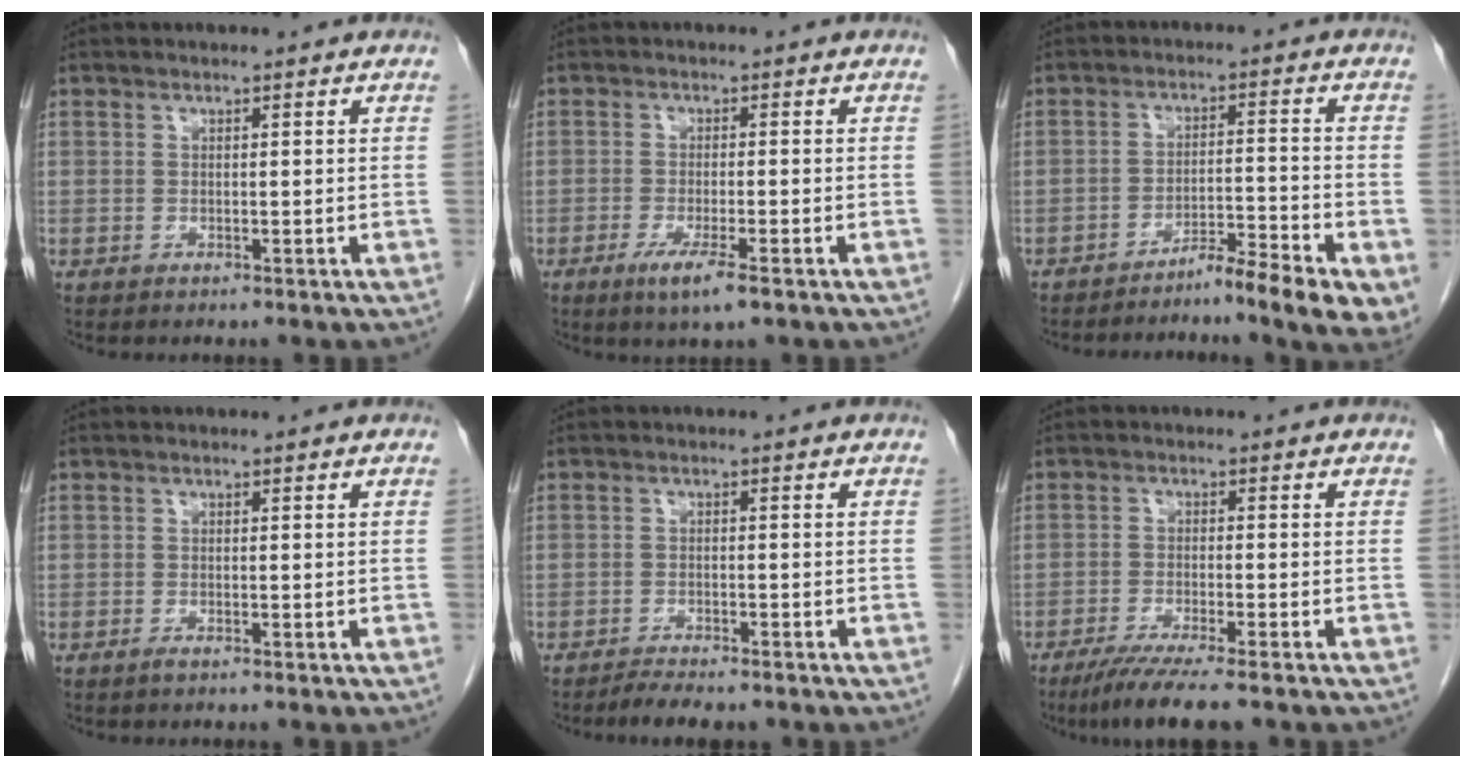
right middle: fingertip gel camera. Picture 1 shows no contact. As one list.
[{"total": 4.8, "force": [-2.7, 0.2, 3.9], "torque": [-0.073, -0.013, -0.047]}, {"total": 10.6, "force": [-7.5, -0.2, 7.4], "torque": [-0.083, 0.002, -0.114]}, {"total": 0.7, "force": [-0.5, 0.0, 0.4], "torque": [-0.010, -0.001, -0.009]}, {"total": 4.5, "force": [-3.9, 0.7, 2.1], "torque": [-0.030, -0.008, -0.060]}, {"total": 7.5, "force": [-5.8, -0.1, 4.8], "torque": [-0.073, -0.019, -0.093]}]